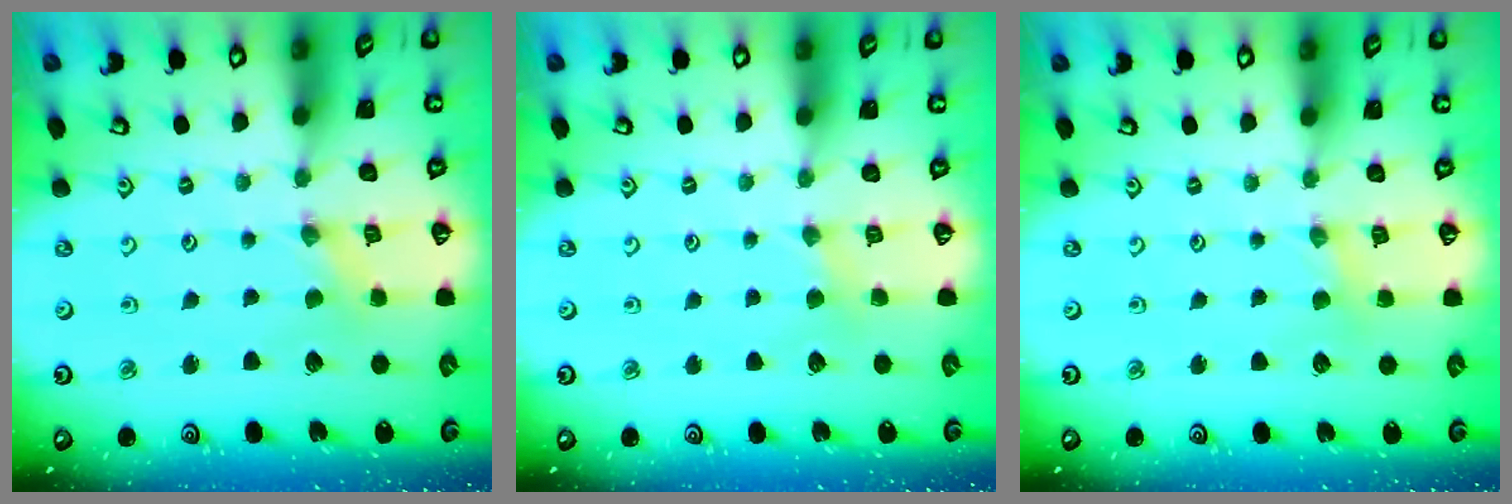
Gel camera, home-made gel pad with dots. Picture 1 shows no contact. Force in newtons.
{"total": 2.3, "press": 2.3, "slide": 0.4}
{"total": 2.0, "press": 2.0, "slide": 0.3}